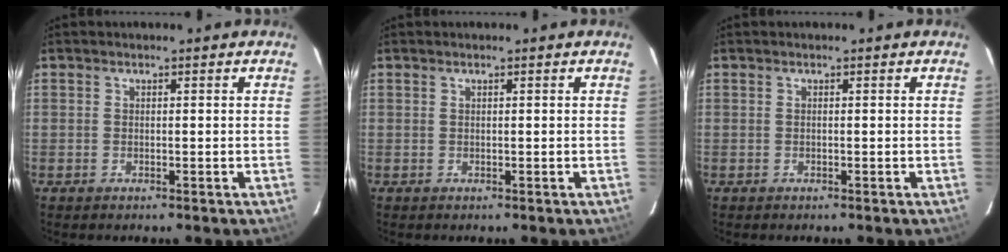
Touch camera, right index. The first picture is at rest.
{"total": 0.0}
{"total": 0.0}